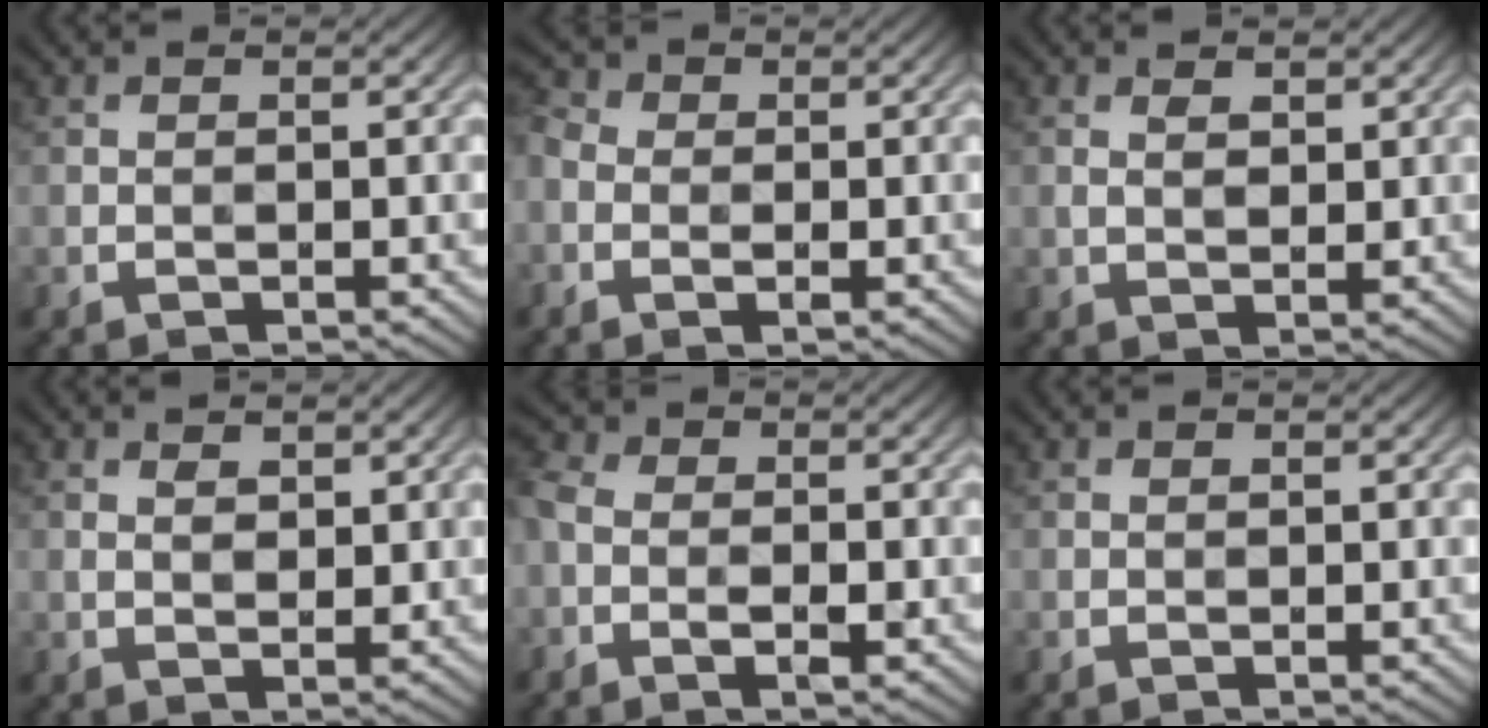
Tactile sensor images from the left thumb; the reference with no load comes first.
{"total": 4.0, "force": [-0.7, 3.1, 2.5], "torque": [-0.058, -0.002, -0.018]}
{"total": 2.6, "force": [1.2, 1.3, 1.9], "torque": [-0.035, -0.006, 0.024]}
{"total": 2.3, "force": [1.3, 1.2, 1.5], "torque": [-0.026, -0.007, 0.027]}
{"total": 6.0, "force": [-1.7, 3.9, 4.3], "torque": [-0.087, -0.005, -0.036]}
{"total": 0.0}